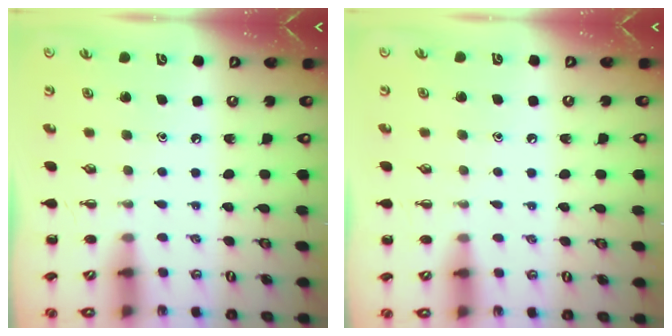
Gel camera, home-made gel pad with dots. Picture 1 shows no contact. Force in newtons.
{"total": 4.1, "press": 3.8, "slide": 1.6}